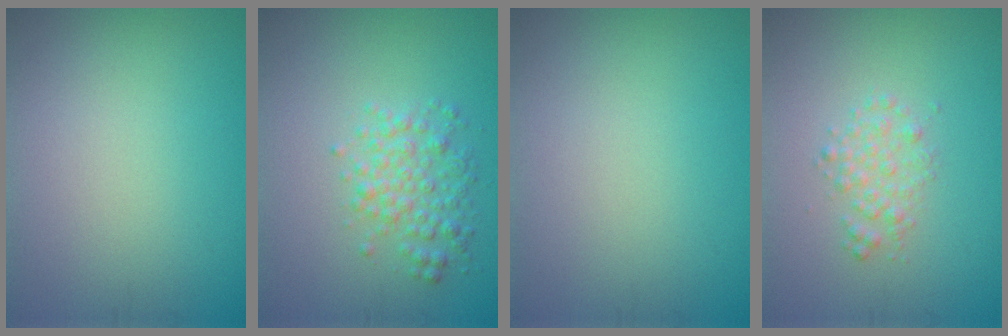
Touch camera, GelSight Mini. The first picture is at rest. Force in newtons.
{"total": 2.9, "press": 2.9, "slide": 0.0}
{"total": 0.0}
{"total": 1.7, "press": 1.7, "slide": 0.0}